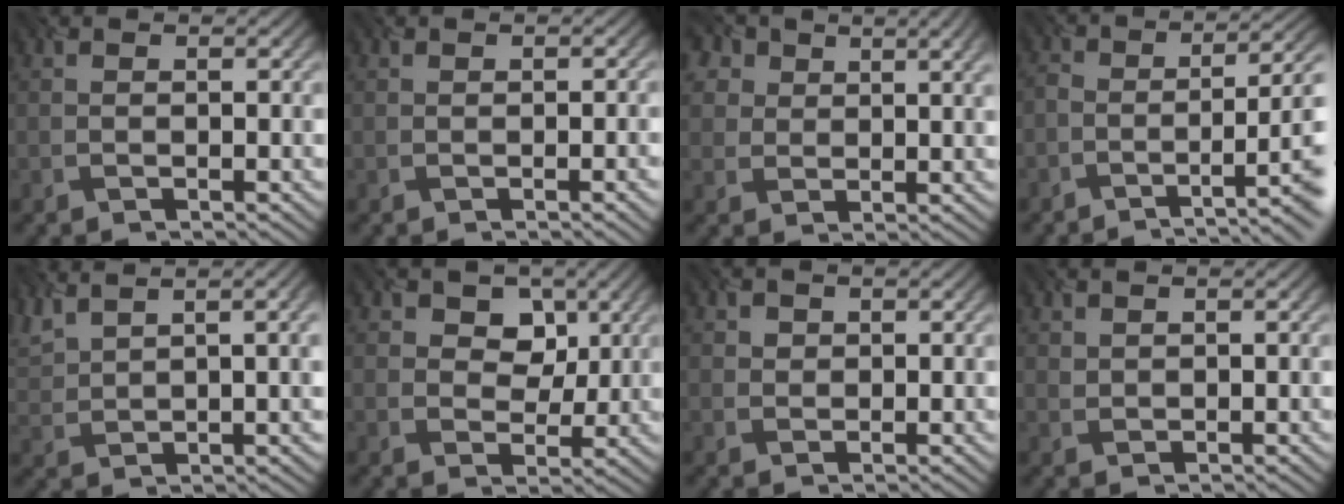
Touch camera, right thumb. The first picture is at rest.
{"total": 2.5, "force": [-0.8, 1.0, 2.1], "torque": [-0.018, 0.006, -0.005]}
{"total": 7.2, "force": [4.4, 4.6, 3.3], "torque": [-0.082, 0.012, 0.083]}
{"total": 6.5, "force": [-3.1, 2.2, 5.3], "torque": [-0.069, -0.005, -0.041]}
{"total": 9.7, "force": [5.3, 3.6, 7.3], "torque": [-0.139, 0.023, 0.104]}
{"total": 5.3, "force": [2.6, 4.1, 2.1], "torque": [-0.040, 0.003, 0.031]}
{"total": 1.5, "force": [0.8, 1.2, -0.6], "torque": [0.006, 0.001, 0.017]}
{"total": 1.6, "force": [1.1, 1.1, 0.1], "torque": [-0.009, 0.006, 0.030]}